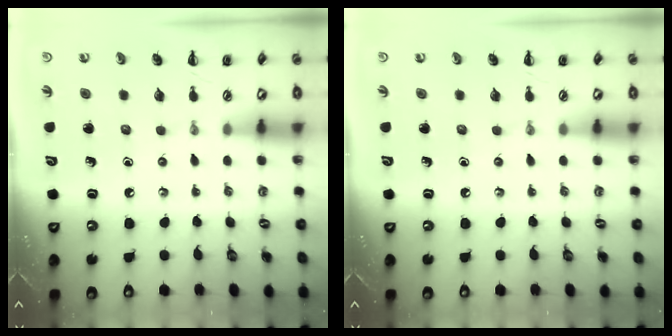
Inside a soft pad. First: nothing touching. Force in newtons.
{"total": 0.0}